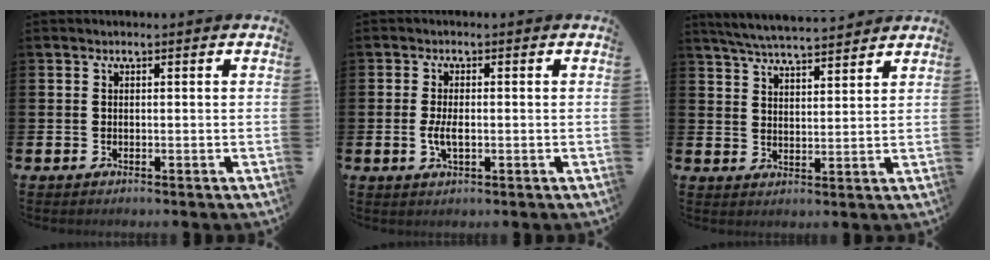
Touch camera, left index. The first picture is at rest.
{"total": 2.9, "force": [-0.4, 1.3, 2.6], "torque": [-0.044, 0.001, -0.009]}
{"total": 5.6, "force": [5.4, 0.2, 1.1], "torque": [-0.041, -0.027, 0.098]}